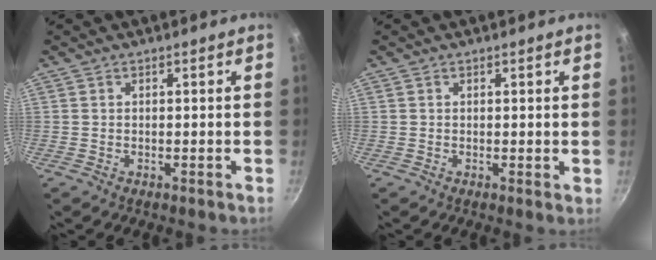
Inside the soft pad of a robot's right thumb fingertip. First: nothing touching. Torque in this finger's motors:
{"motor_torque": [-0.49, -0.07, -0.22, 0.21, -0.02]}